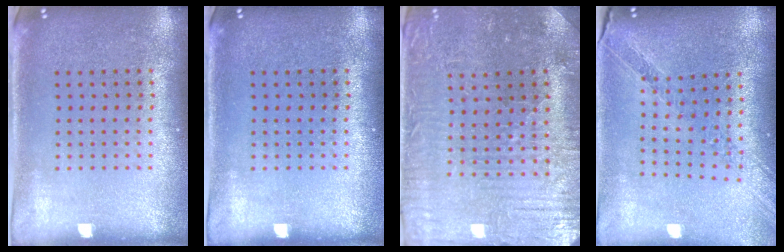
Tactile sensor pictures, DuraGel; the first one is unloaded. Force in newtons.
{"total": 0.0}
{"total": 2.0, "press": 1.9, "slide": 0.4}
{"total": 1.1, "press": 1.1, "slide": 0.1}